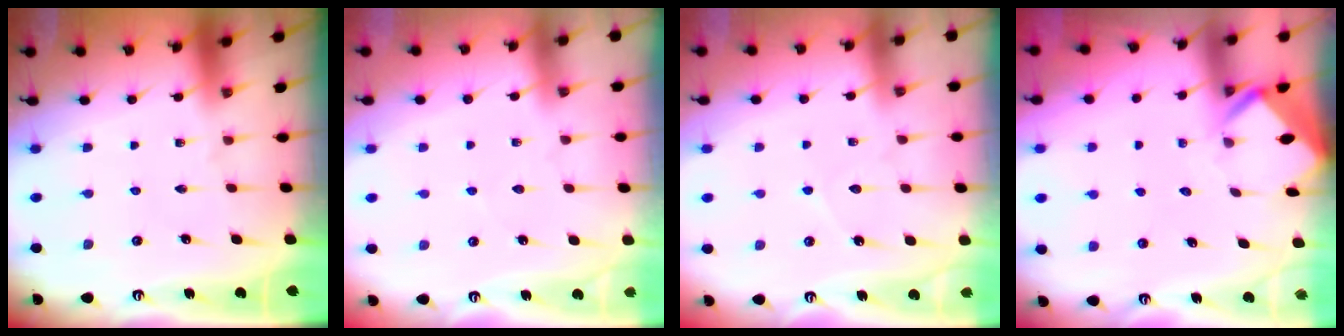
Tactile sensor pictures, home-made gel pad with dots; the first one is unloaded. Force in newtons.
{"total": 2.1, "press": 2.1, "slide": 0.3}
{"total": 4.5, "press": 4.5, "slide": 0.3}
{"total": 3.0, "press": 3.0, "slide": 0.3}